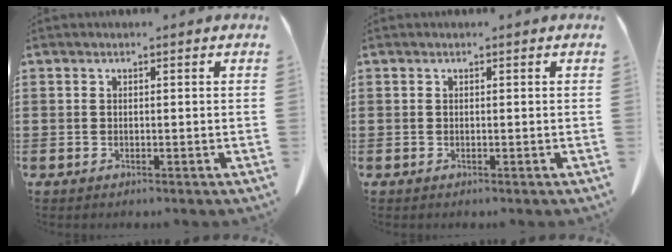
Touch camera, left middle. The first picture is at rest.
{"total": 0.0}